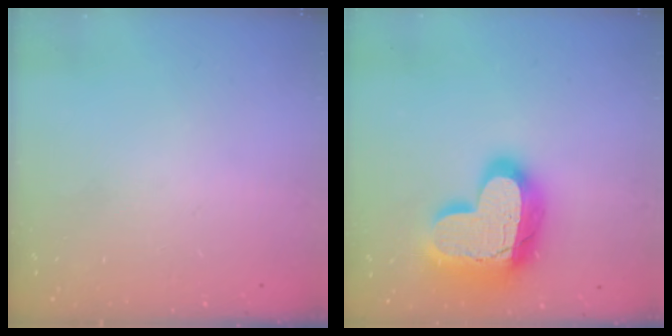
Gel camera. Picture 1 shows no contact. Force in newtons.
{"total": 23.6, "press": 23.5, "slide": 2.0}